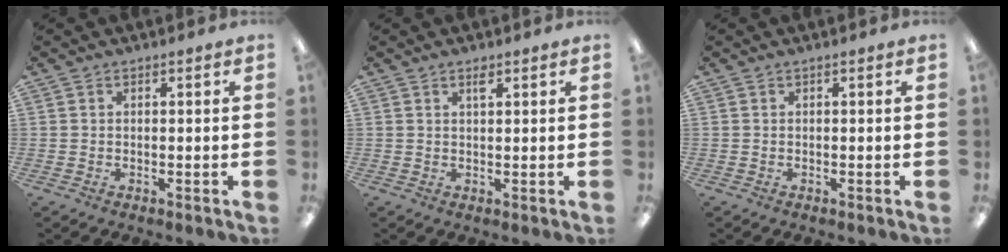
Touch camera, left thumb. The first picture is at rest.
{"total": 1.8, "force": [1.3, 0.6, 1.1], "torque": [-0.017, -0.002, 0.021]}
{"total": 0.0}